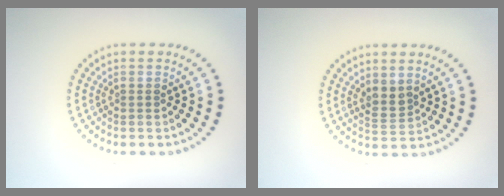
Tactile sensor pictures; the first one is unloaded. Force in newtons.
{"total": 1.9, "press": 1.6, "slide": 1.0}